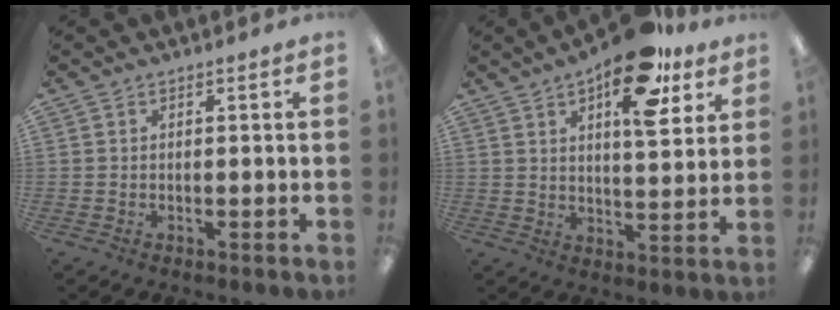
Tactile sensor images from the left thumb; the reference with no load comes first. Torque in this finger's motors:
{"motor_torque": [0.89, 0.92, 1.63, -1.18, 0.23]}